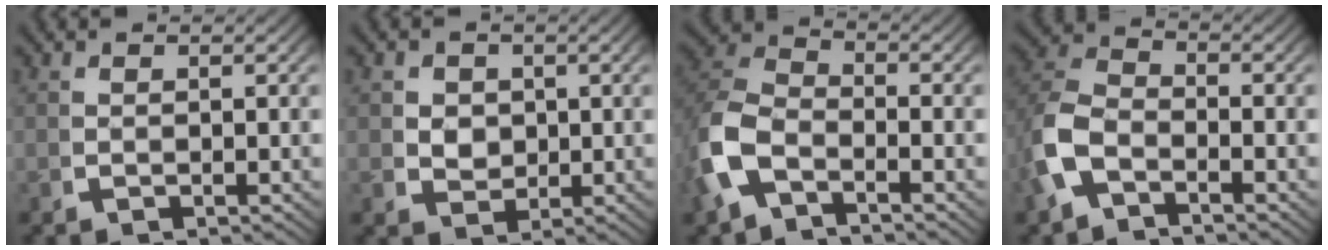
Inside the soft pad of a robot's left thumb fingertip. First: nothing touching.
{"total": 3.6, "force": [0.4, 3.0, 2.0], "torque": [-0.036, -0.022, 0.020]}
{"total": 7.0, "force": [-1.7, 5.2, 4.4], "torque": [-0.115, -0.012, -0.031]}
{"total": 6.0, "force": [-1.6, 4.4, 3.7], "torque": [-0.096, -0.012, -0.029]}